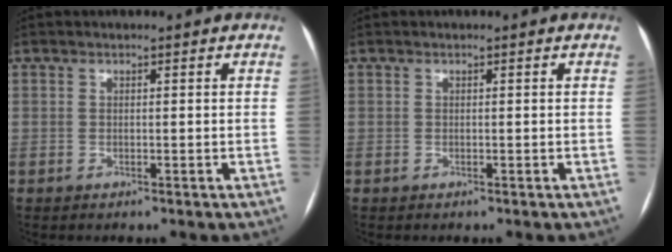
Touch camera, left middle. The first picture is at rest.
{"total": 0.0}